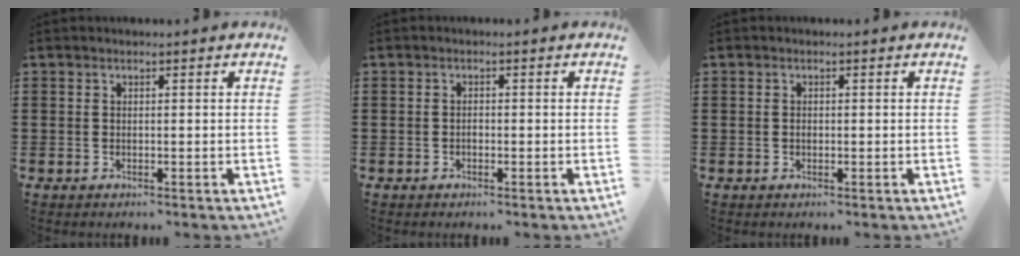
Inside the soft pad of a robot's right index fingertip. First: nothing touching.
{"total": 0.7, "force": [-0.3, 0.4, 0.5], "torque": [-0.011, -0.002, -0.006]}
{"total": 0.7, "force": [-0.1, 0.4, 0.5], "torque": [-0.014, -0.001, -0.002]}